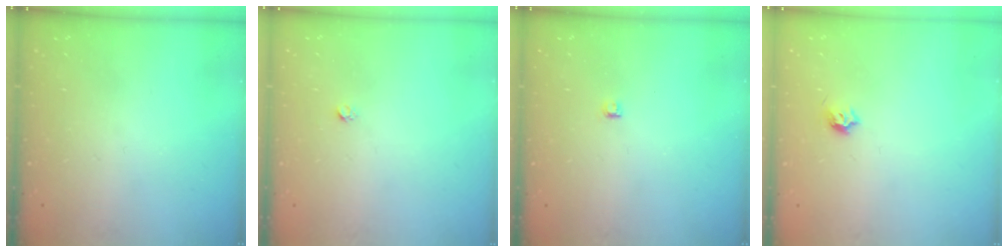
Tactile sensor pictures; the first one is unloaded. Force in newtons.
{"total": 1.6, "press": 1.5, "slide": 0.1}
{"total": 2.8, "press": 2.7, "slide": 0.3}
{"total": 4.0, "press": 3.9, "slide": 0.7}